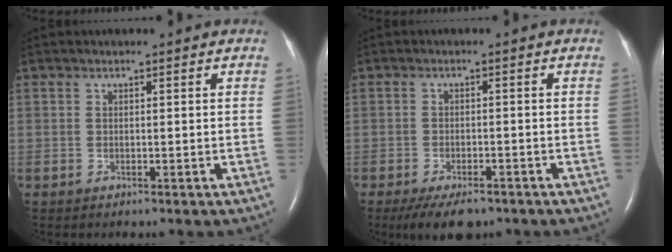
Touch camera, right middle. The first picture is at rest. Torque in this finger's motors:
{"motor_torque": [0.63, -0.53, 0.09, 0.02]}